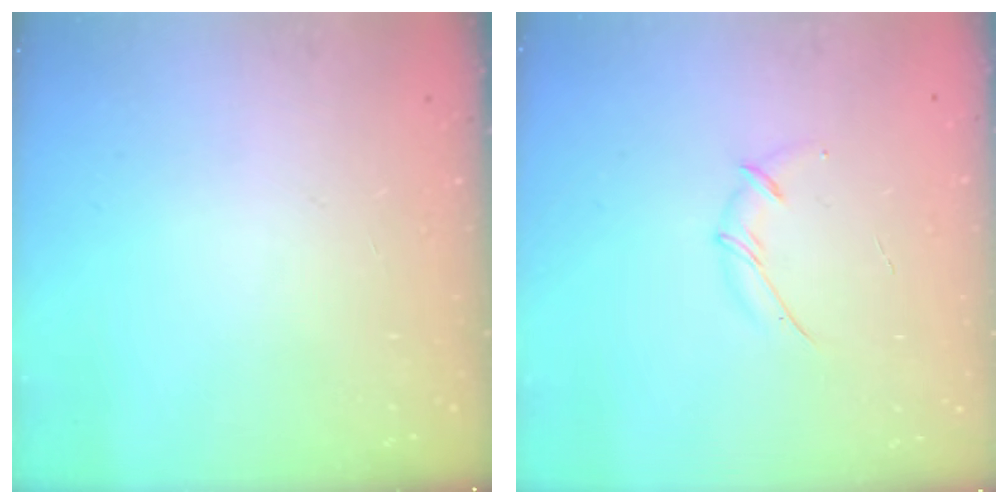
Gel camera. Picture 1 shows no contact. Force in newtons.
{"total": 5.2, "press": 5.1, "slide": 0.6}